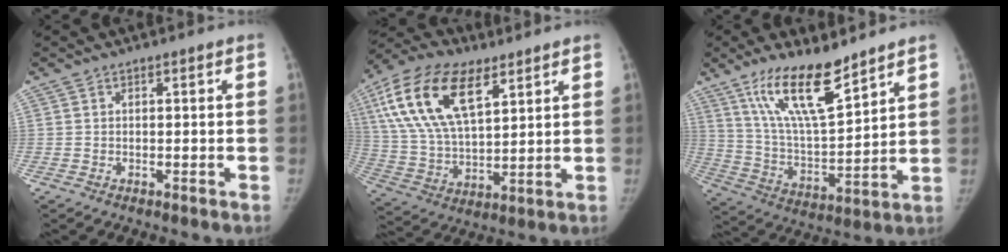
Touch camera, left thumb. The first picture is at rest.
{"total": 20.4, "force": [9.3, 10.1, 15.1], "torque": [-0.283, -0.015, 0.173]}
{"total": 16.2, "force": [11.0, 4.4, 11.0], "torque": [-0.177, -0.066, 0.215]}